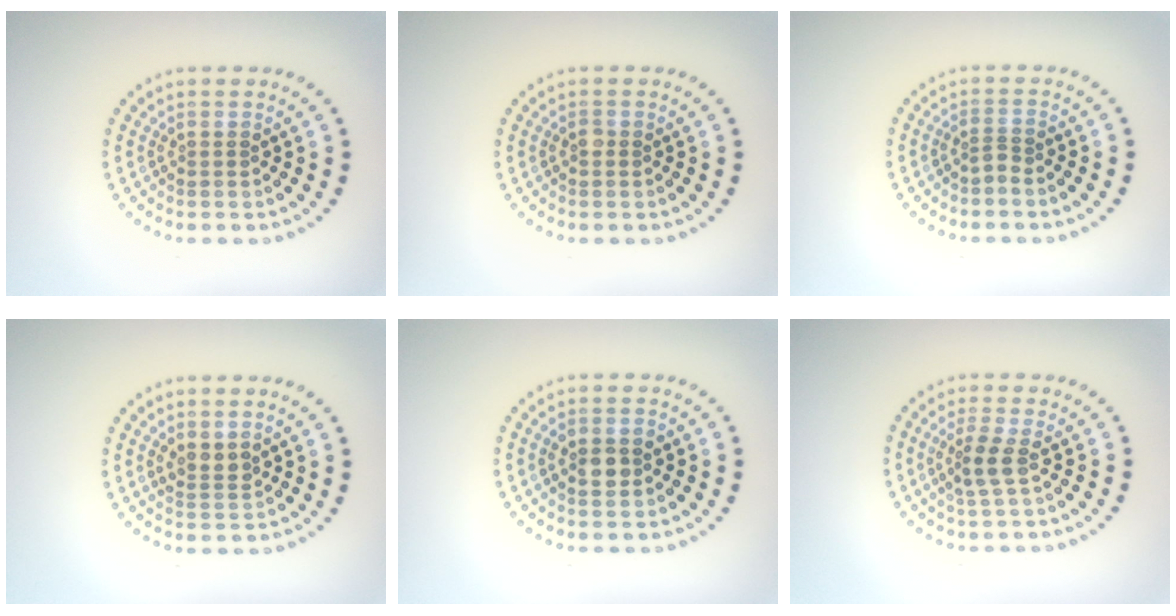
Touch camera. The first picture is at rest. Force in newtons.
{"total": 0.6, "press": 0.5, "slide": 0.3}
{"total": 0.8, "press": 0.5, "slide": 0.6}
{"total": 1.7, "press": 1.5, "slide": 0.9}
{"total": 2.5, "press": 2.5, "slide": 0.3}
{"total": 2.2, "press": 2.0, "slide": 1.0}